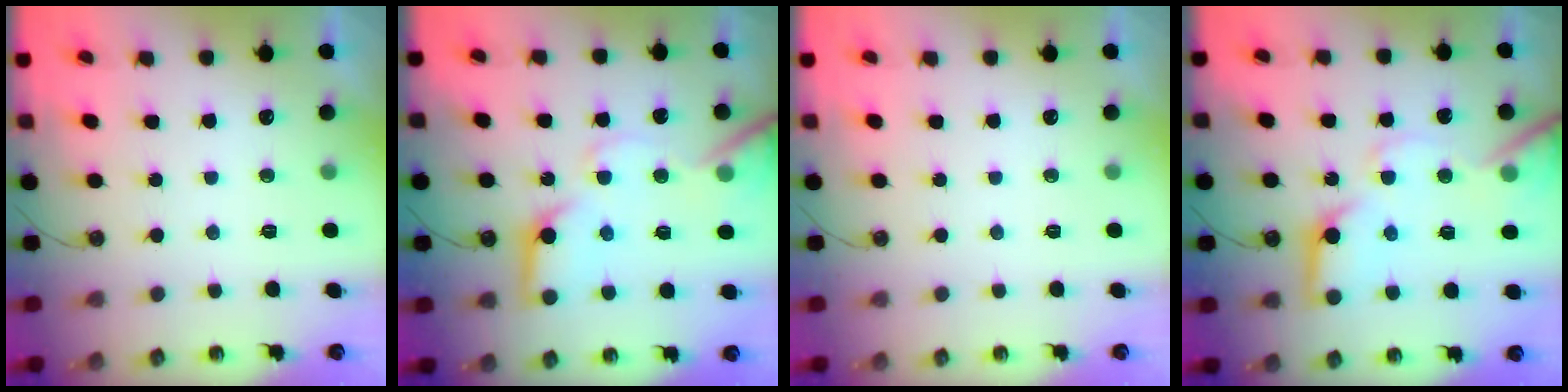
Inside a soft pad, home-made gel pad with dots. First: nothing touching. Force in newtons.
{"total": 16.8, "press": 16.7, "slide": 2.1}
{"total": 0.0}
{"total": 16.8, "press": 16.7, "slide": 2.1}